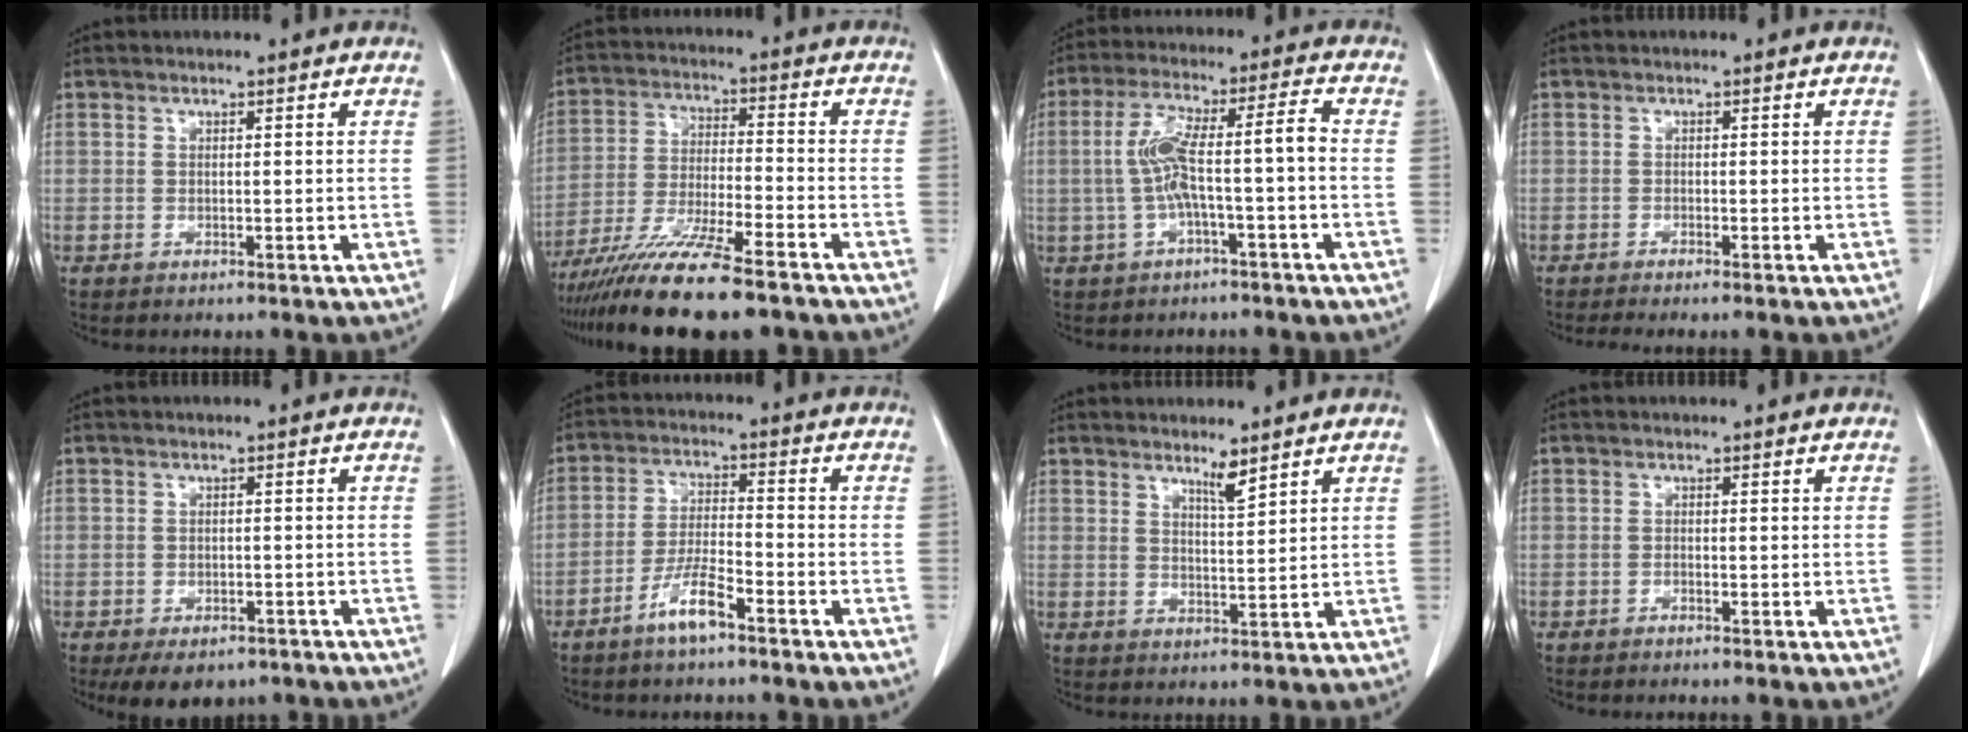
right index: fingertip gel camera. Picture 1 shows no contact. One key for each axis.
{"total": 15.4, "fx": -12.2, "fy": 0.7, "fz": 9.3, "tx": -0.179, "ty": -0.038, "tz": -0.210}
{"total": 8.6, "fx": -1.3, "fy": 0.6, "fz": 8.5, "tx": -0.170, "ty": 0.037, "tz": -0.022}
{"total": 2.8, "fx": -2.4, "fy": -0.2, "fz": 1.5, "tx": -0.020, "ty": -0.004, "tz": -0.036}
{"total": 7.2, "fx": -5.3, "fy": 3.8, "fz": 3.0, "tx": -0.032, "ty": 0.000, "tz": -0.070}
{"total": 6.4, "fx": -4.3, "fy": 0.7, "fz": 4.7, "tx": -0.099, "ty": -0.003, "tz": -0.084}
{"total": 2.7, "fx": 2.2, "fy": -0.1, "fz": 1.6, "tx": -0.032, "ty": -0.009, "tz": 0.042}
{"total": 0.6, "fx": -0.5, "fy": -0.1, "fz": 0.3, "tx": -0.007, "ty": 0.001, "tz": -0.011}